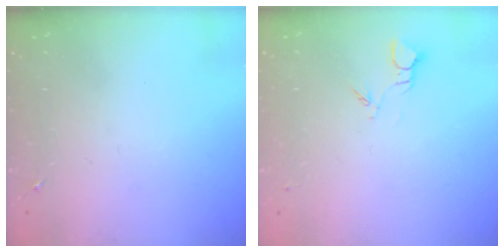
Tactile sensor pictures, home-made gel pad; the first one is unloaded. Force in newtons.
{"total": 2.7, "press": 2.7, "slide": 0.3}